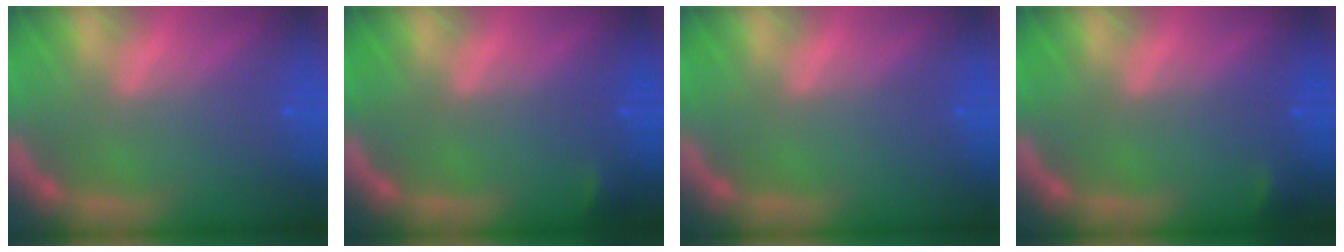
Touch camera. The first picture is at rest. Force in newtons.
{"total": 0.9}
{"total": 0.0}
{"total": 0.9}